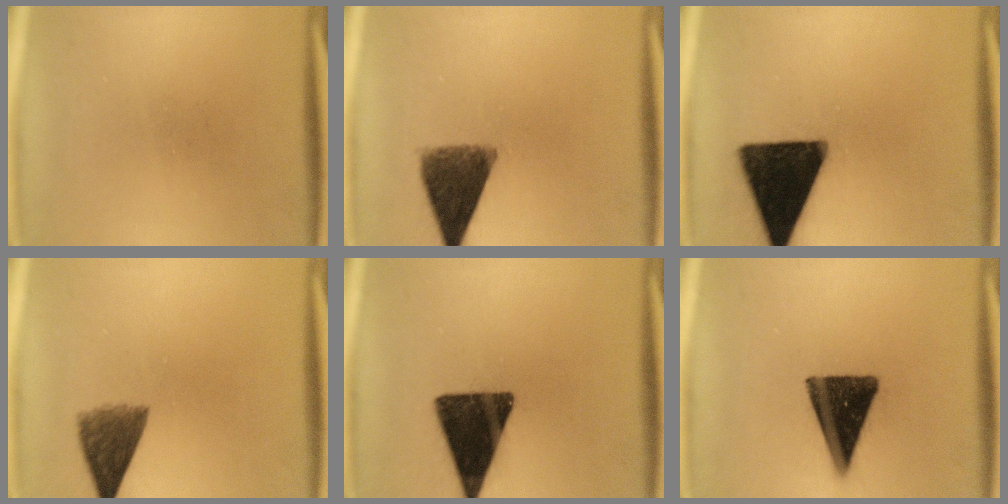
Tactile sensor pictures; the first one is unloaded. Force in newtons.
{"total": 9.3}
{"total": 18.1}
{"total": 6.0}
{"total": 16.4}
{"total": 14.3}